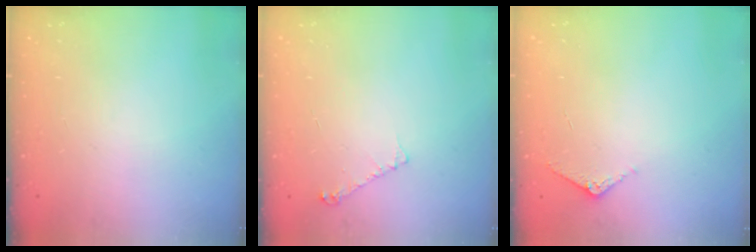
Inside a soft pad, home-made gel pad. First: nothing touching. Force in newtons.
{"total": 4.0, "press": 3.9, "slide": 0.5}
{"total": 3.7, "press": 3.7, "slide": 0.4}